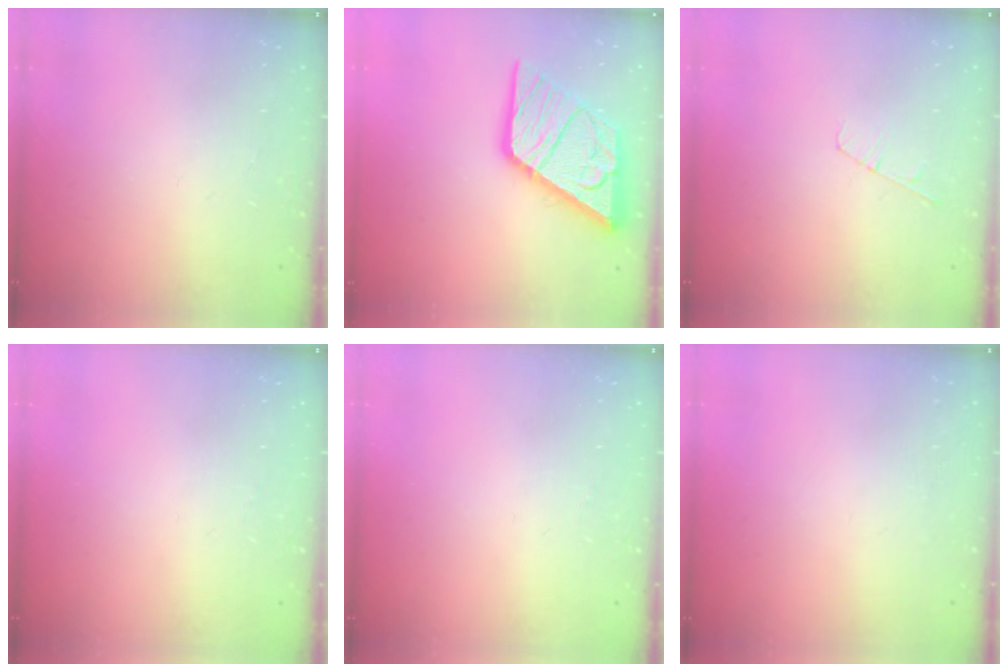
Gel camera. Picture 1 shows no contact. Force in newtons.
{"total": 20.2, "press": 20.1, "slide": 2.2}
{"total": 3.1, "press": 3.1, "slide": 0.4}
{"total": 0.0}
{"total": 0.0}
{"total": 0.0}